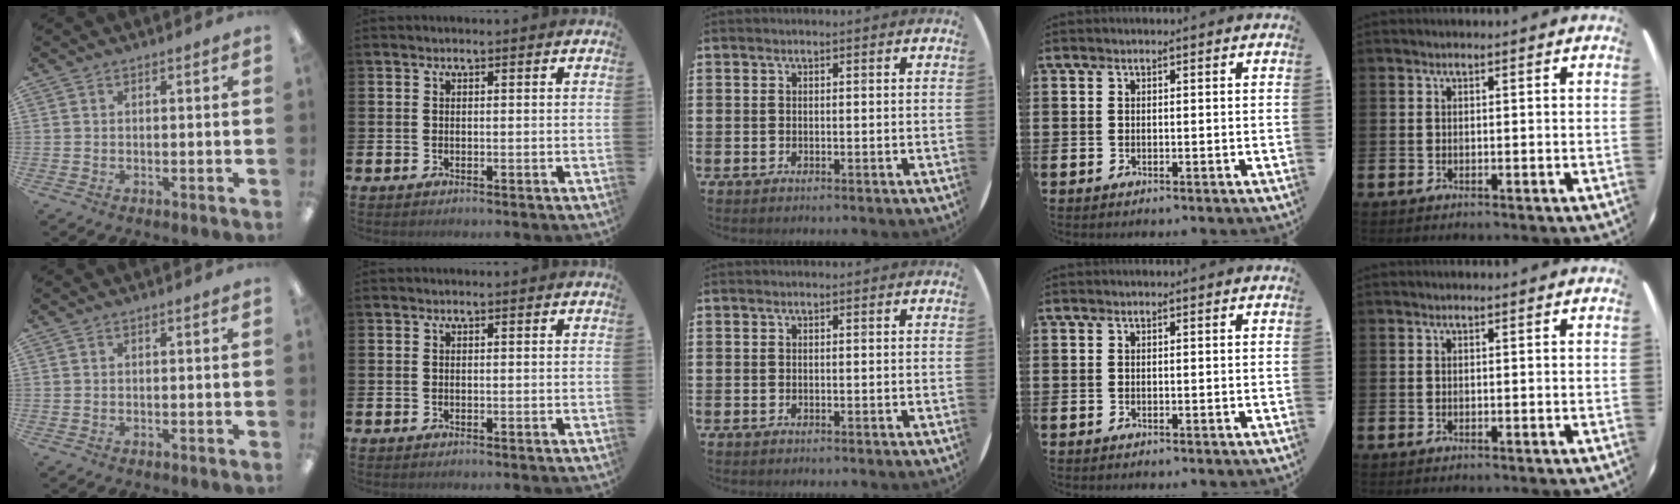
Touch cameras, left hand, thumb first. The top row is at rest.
{}